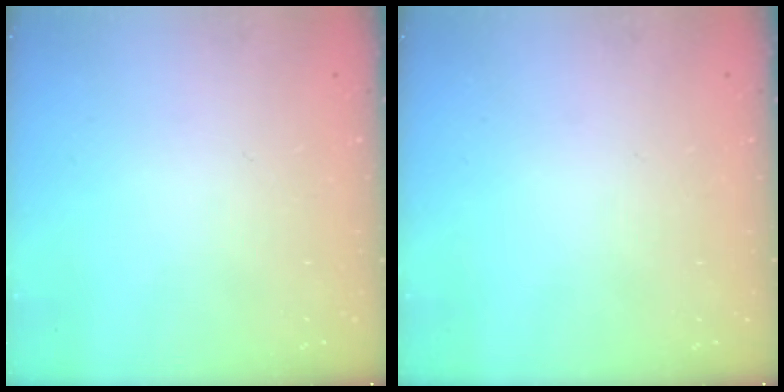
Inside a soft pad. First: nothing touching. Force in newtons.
{"total": 0.0}